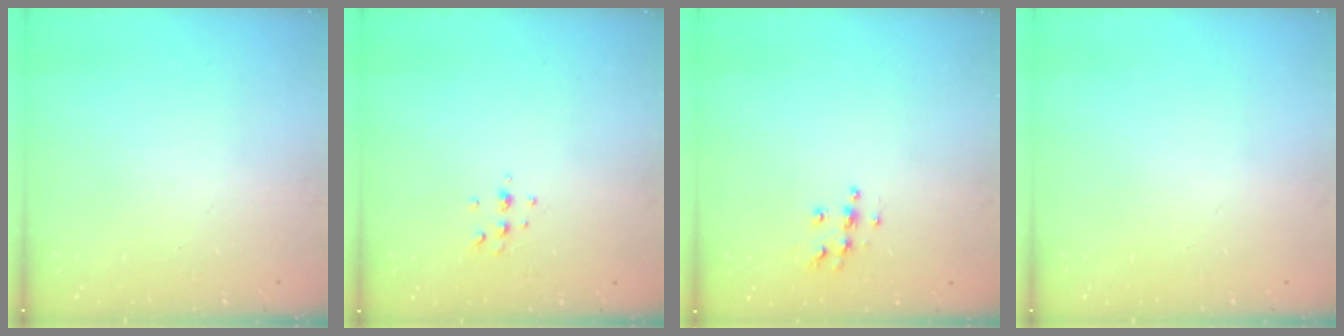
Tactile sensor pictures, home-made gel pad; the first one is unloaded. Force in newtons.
{"total": 3.8, "press": 3.6, "slide": 1.1}
{"total": 6.6, "press": 6.6, "slide": 0.3}
{"total": 0.0}